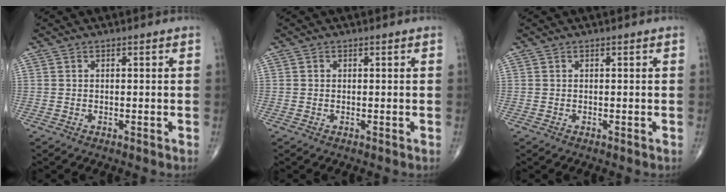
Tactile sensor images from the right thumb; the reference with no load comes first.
{"total": 0.0}
{"total": 0.0}